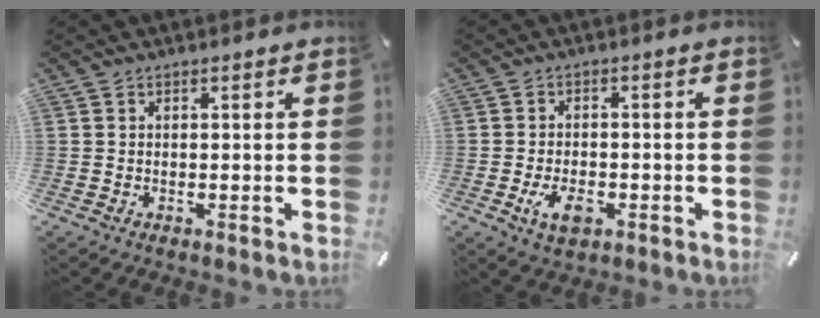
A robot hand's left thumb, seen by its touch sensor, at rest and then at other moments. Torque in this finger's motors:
{"motor_torque": [-0.12, 1.22, 0.27, -0.15, 0.03]}